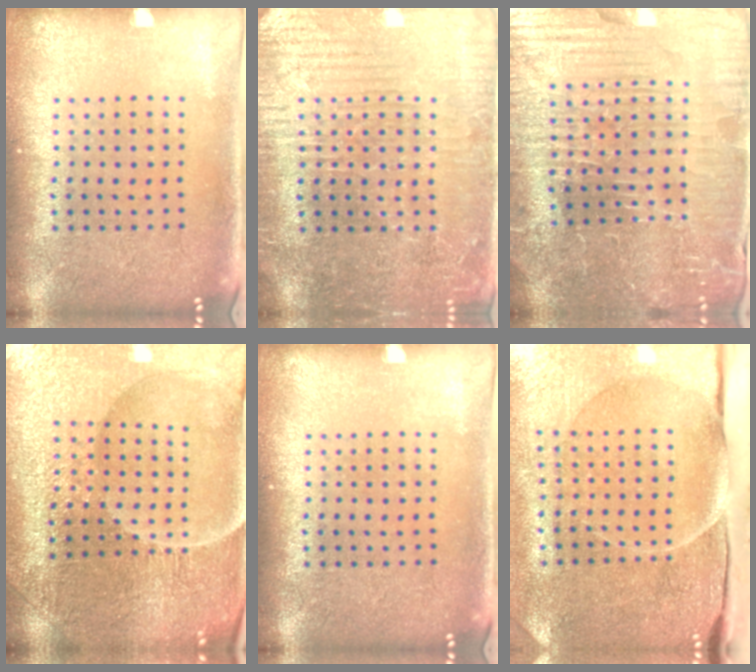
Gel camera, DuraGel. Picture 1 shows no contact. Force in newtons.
{"total": 3.5, "press": 3.4, "slide": 0.9}
{"total": 4.6, "press": 4.6, "slide": 0.9}
{"total": 4.1, "press": 4.0, "slide": 0.5}
{"total": 0.0}
{"total": 4.8, "press": 3.9, "slide": 2.8}